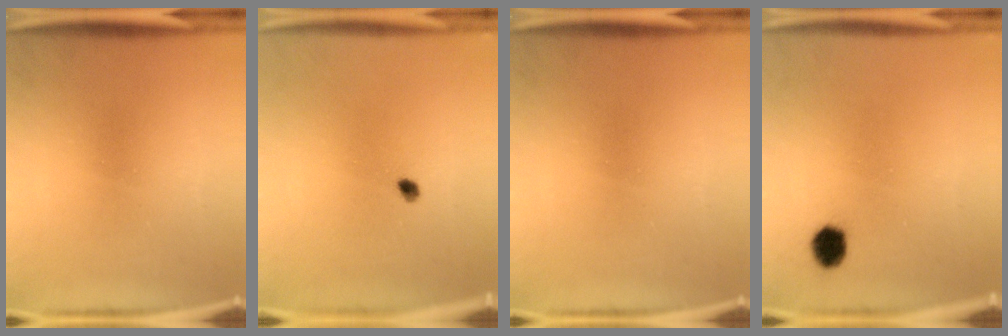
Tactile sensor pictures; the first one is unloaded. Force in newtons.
{"total": 1.2}
{"total": 0.0}
{"total": 4.1}